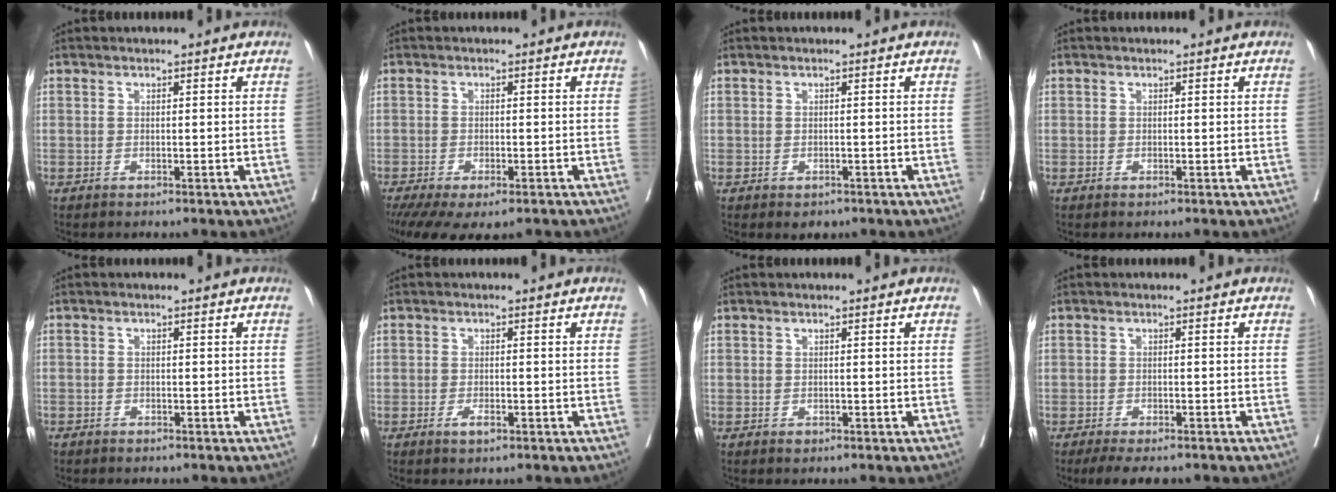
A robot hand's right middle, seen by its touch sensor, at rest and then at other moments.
{"total": 10.7, "force": [-7.7, 3.9, 6.4], "torque": [-0.119, -0.016, -0.112]}
{"total": 1.8, "force": [-1.2, 1.1, 0.7], "torque": [-0.006, -0.001, -0.009]}
{"total": 0.0}
{"total": 1.3, "force": [-1.0, 0.9, 0.1], "torque": [-0.012, 0.002, -0.018]}
{"total": 1.8, "force": [-1.0, 0.6, 1.4], "torque": [-0.023, 0.000, -0.015]}
{"total": 0.5, "force": [-0.3, 0.4, 0.2], "torque": [-0.001, 0.002, -0.003]}
{"total": 2.1, "force": [-1.7, 0.8, 1.1], "torque": [-0.010, -0.004, -0.021]}